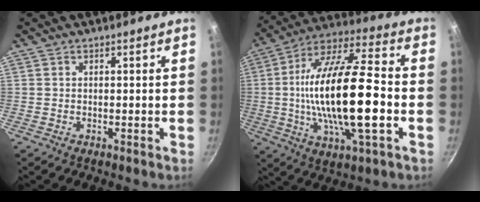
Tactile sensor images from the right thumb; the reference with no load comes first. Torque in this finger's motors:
{"motor_torque": [2.27, 2.74, 2.74, -0.03, 0.43]}